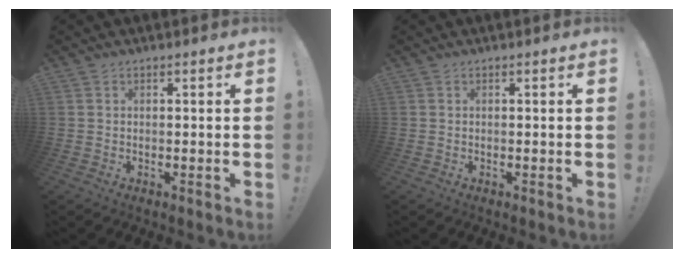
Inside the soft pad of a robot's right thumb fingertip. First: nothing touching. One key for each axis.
{"total": 0.0}